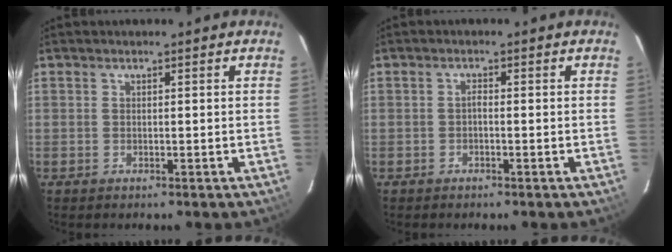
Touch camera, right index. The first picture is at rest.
{"total": 0.7, "force": [-0.4, 0.3, 0.5], "torque": [-0.009, 0.006, -0.010]}